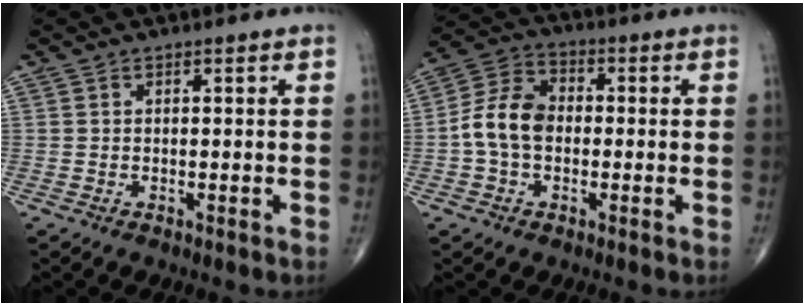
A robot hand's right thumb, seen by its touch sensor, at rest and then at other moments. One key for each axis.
{"total": 9.2, "fx": -1.0, "fy": 6.5, "fz": 6.4, "tx": -0.115, "ty": 0.030, "tz": -0.031}